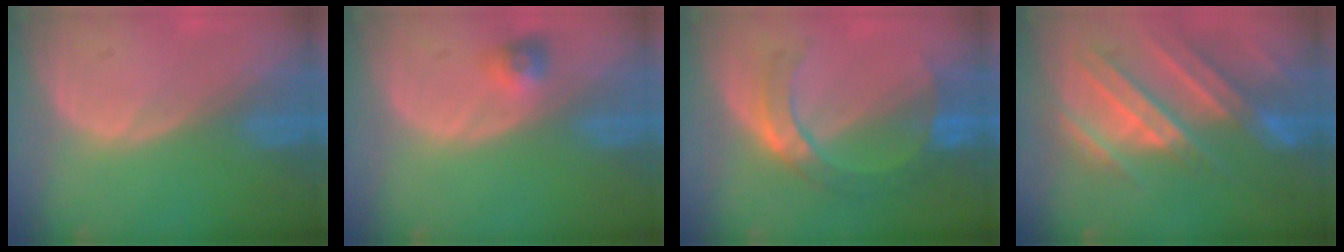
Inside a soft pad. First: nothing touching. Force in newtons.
{"total": 2.9, "press": 2.6, "slide": 1.2}
{"total": 7.2, "press": 6.7, "slide": 2.7}
{"total": 10.8, "press": 9.7, "slide": 4.7}